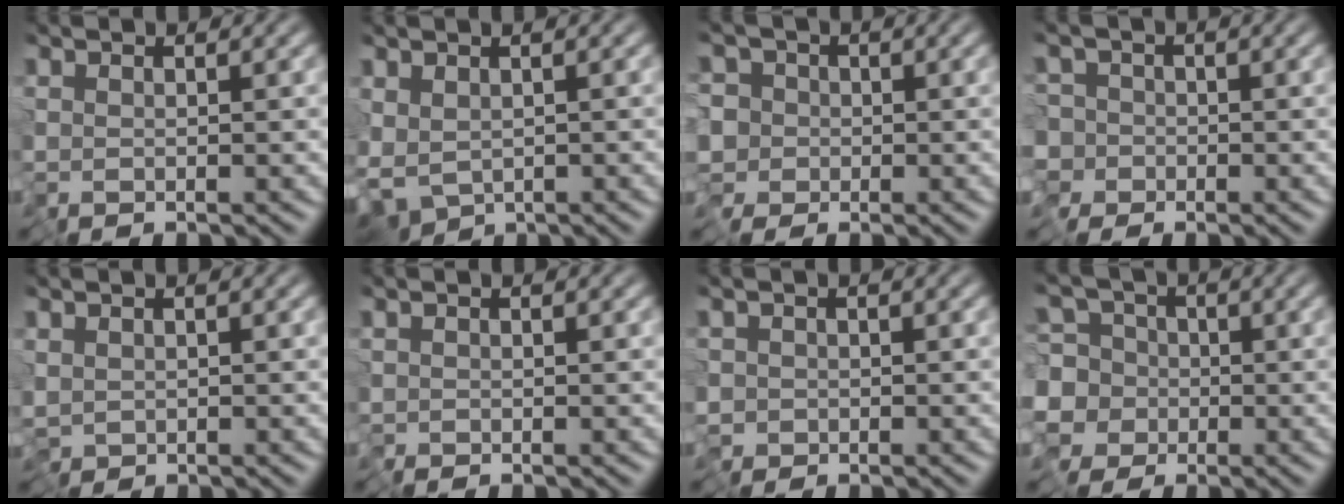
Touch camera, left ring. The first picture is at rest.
{"total": 4.3, "force": [-1.2, 2.9, 3.0], "torque": [-0.053, -0.020, -0.012]}
{"total": 2.5, "force": [-0.7, 2.4, 0.2], "torque": [-0.002, 0.002, -0.022]}
{"total": 2.8, "force": [-1.1, 2.6, 0.1], "torque": [0.008, 0.004, -0.030]}
{"total": 1.0, "force": [0.0, 0.8, 0.6], "torque": [-0.016, -0.002, 0.000]}
{"total": 0.0}
{"total": 1.2, "force": [-0.5, 1.1, 0.2], "torque": [-0.007, -0.004, -0.014]}
{"total": 8.7, "force": [-0.8, 8.2, 2.9], "torque": [-0.051, 0.026, -0.067]}